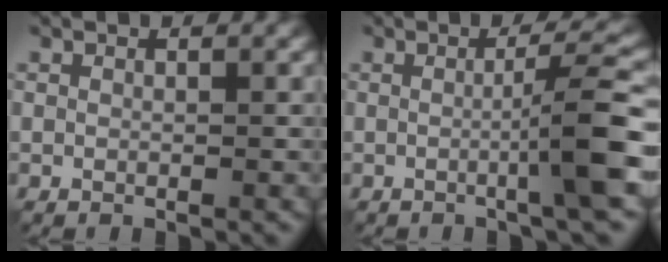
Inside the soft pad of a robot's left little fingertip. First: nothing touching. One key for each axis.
{"total": 5.6, "fx": -0.7, "fy": 0.7, "fz": 5.5, "tx": -0.082, "ty": 0.006, "tz": -0.014}